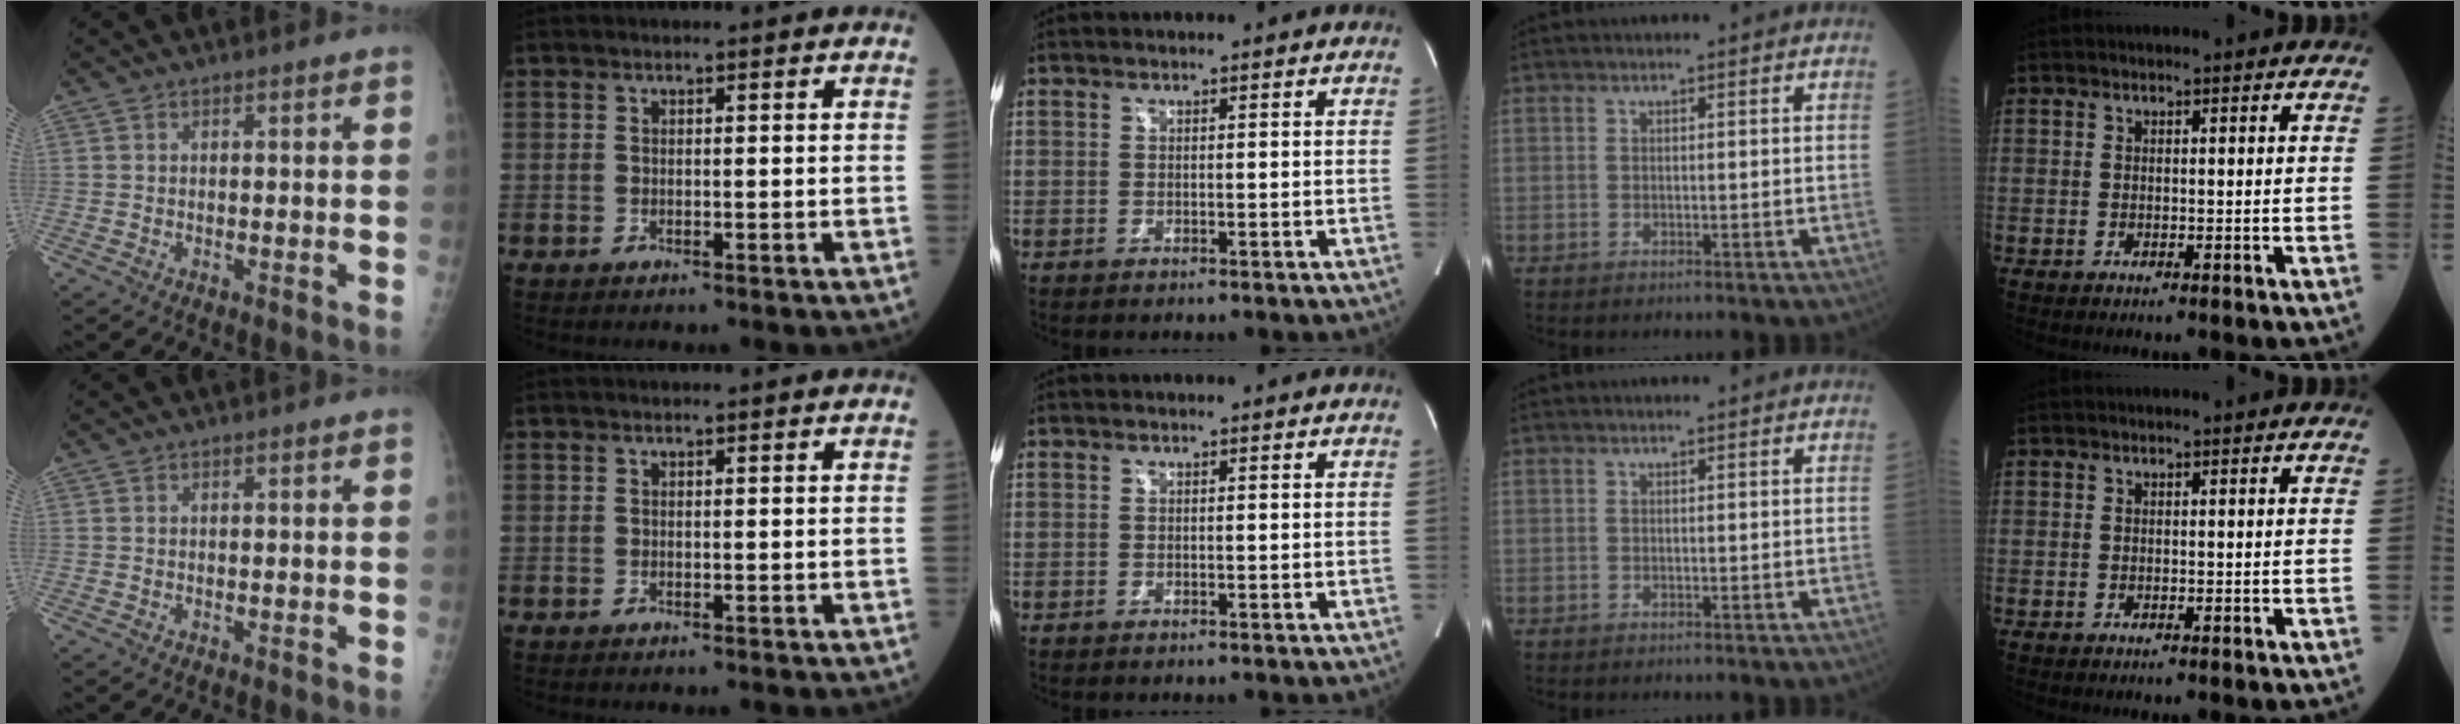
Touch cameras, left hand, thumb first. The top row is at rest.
{}